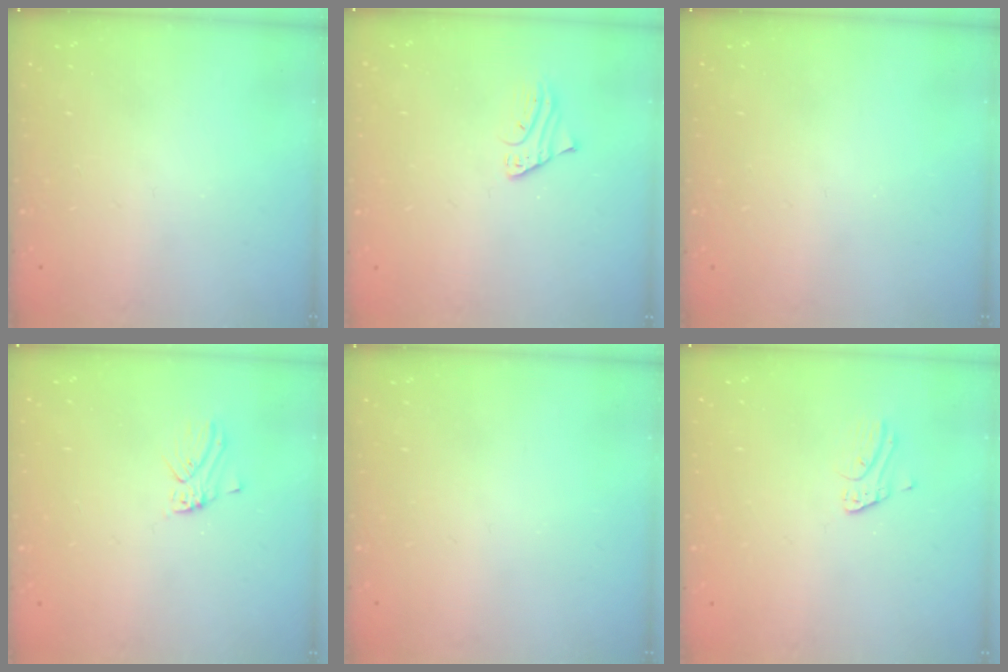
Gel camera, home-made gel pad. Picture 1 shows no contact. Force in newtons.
{"total": 2.4, "press": 2.4, "slide": 0.2}
{"total": 0.0}
{"total": 1.4, "press": 1.4, "slide": 0.1}
{"total": 0.0}
{"total": 2.7, "press": 2.7, "slide": 0.2}